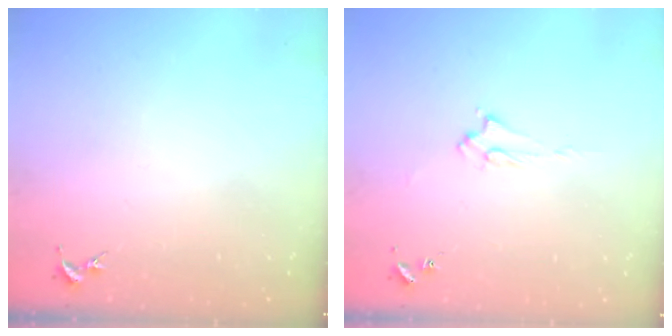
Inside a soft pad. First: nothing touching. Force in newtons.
{"total": 1.9, "press": 1.9, "slide": 0.3}